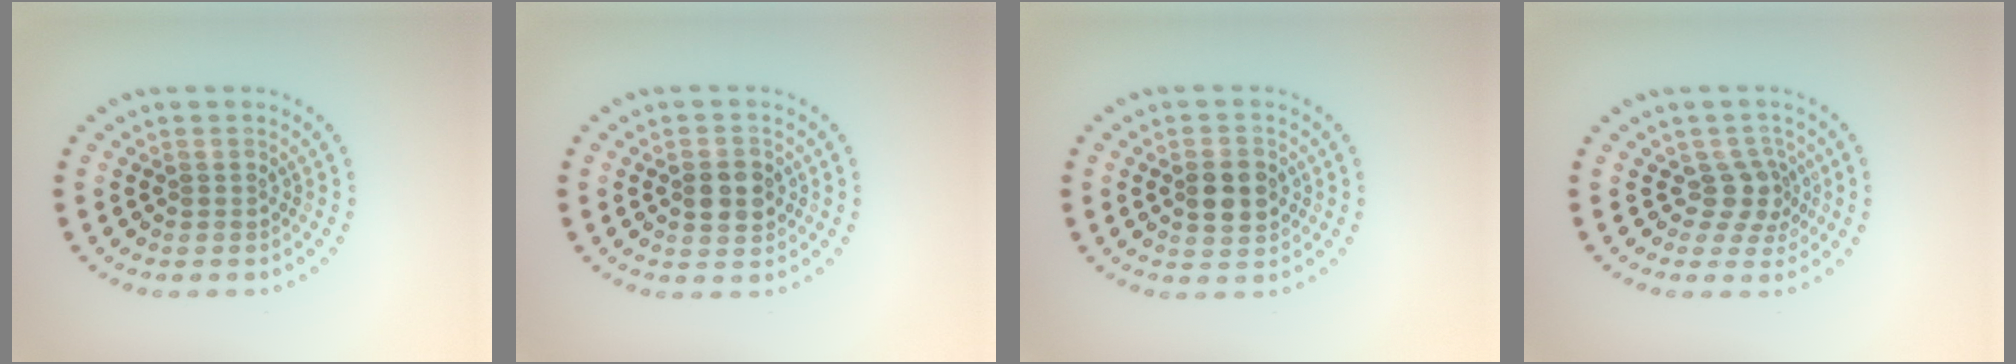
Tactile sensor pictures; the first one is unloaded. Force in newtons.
{"total": 2.8, "press": 2.8, "slide": 0.3}
{"total": 3.3, "press": 3.3, "slide": 0.1}
{"total": 2.6, "press": 2.0, "slide": 1.8}